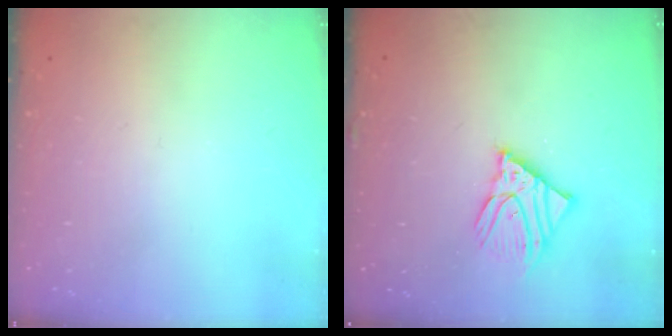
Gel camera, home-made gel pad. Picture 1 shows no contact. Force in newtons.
{"total": 9.5, "press": 9.3, "slide": 1.5}